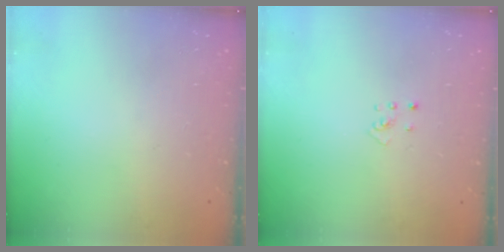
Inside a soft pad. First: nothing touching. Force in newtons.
{"total": 2.0, "press": 2.0, "slide": 0.3}